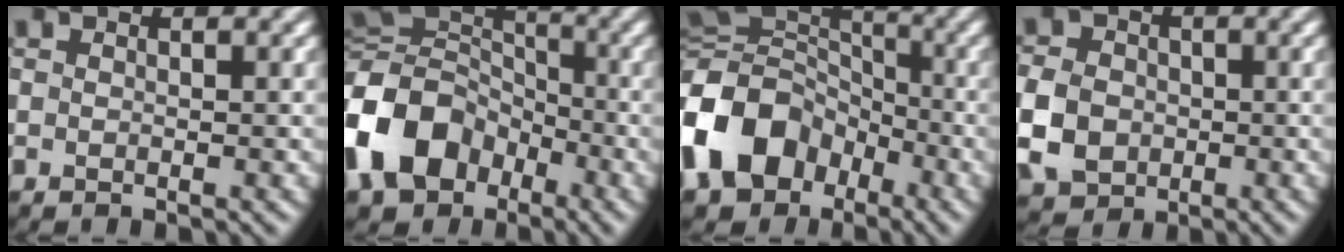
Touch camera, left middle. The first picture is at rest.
{"total": 11.9, "force": [-4.3, 9.2, 6.2], "torque": [-0.152, -0.011, -0.097]}
{"total": 13.3, "force": [-5.0, 10.5, 6.6], "torque": [-0.156, -0.013, -0.106]}
{"total": 5.2, "force": [-1.0, 4.5, 2.5], "torque": [-0.066, 0.005, -0.031]}